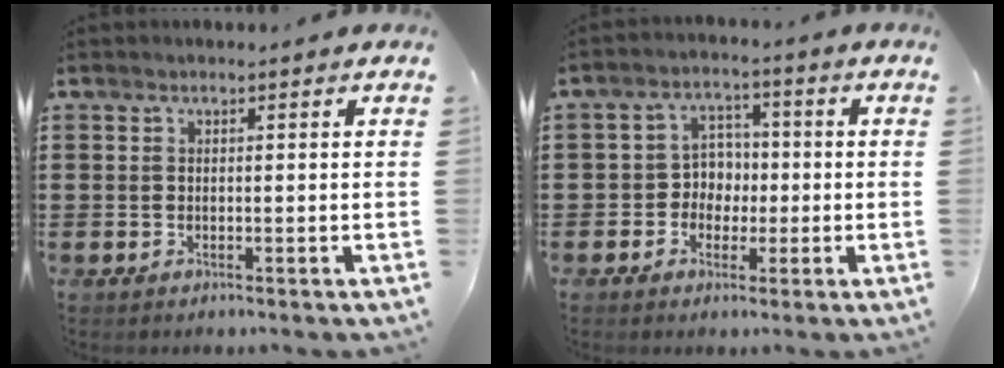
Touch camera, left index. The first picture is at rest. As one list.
[{"total": 4.6, "force": [-0.8, 4.3, 1.5], "torque": [-0.046, 0.014, -0.021]}]